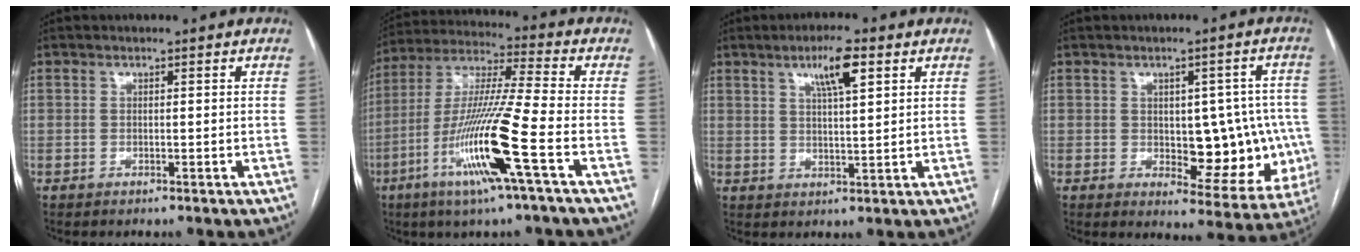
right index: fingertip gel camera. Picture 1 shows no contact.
{"total": 16.4, "force": [-6.3, -0.9, 15.1], "torque": [-0.306, -0.017, -0.123]}
{"total": 6.2, "force": [3.3, 0.8, 5.2], "torque": [-0.093, 0.004, 0.055]}
{"total": 12.3, "force": [-0.9, 5.9, 10.8], "torque": [-0.112, 0.014, 0.004]}